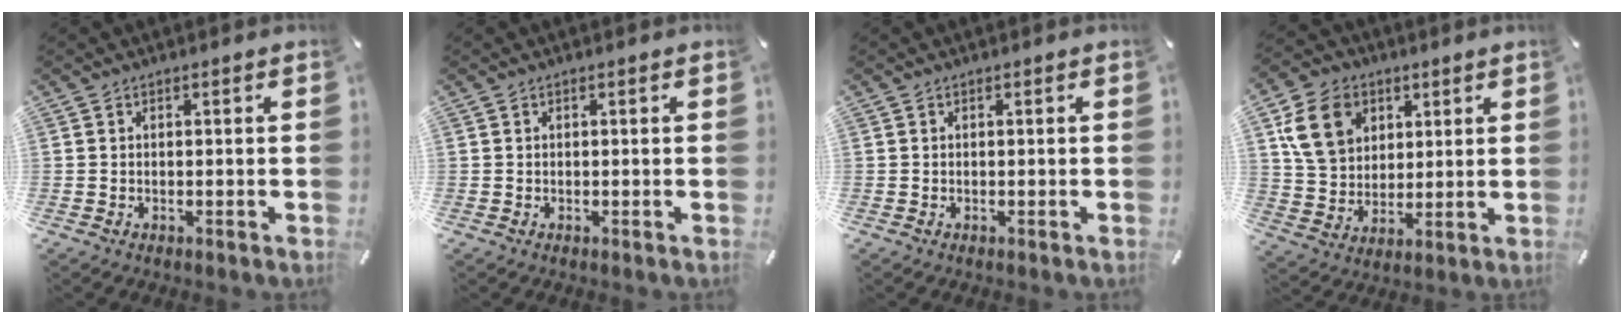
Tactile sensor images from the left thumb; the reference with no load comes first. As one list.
[{"total": 0.0}, {"total": 0.0}, {"total": 12.1, "force": [4.9, 9.7, 5.3], "torque": [-0.107, -0.002, 0.096]}]